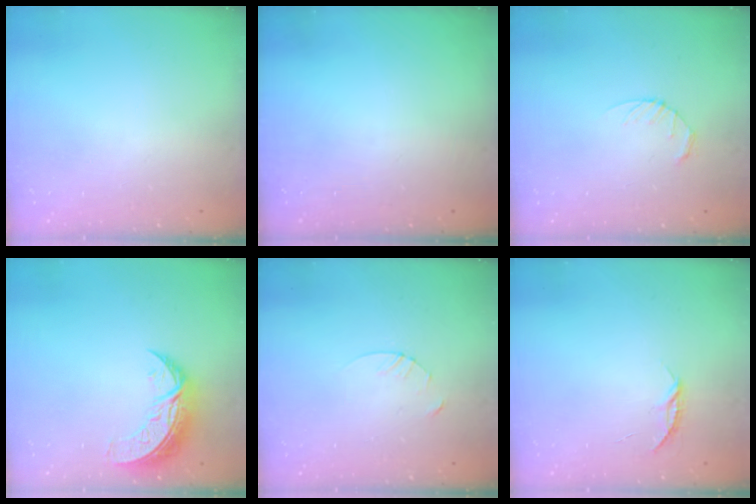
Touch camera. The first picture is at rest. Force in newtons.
{"total": 0.0}
{"total": 3.4, "press": 3.4, "slide": 0.5}
{"total": 9.1, "press": 9.0, "slide": 0.8}
{"total": 3.2, "press": 3.2, "slide": 0.3}
{"total": 3.6, "press": 3.6, "slide": 0.5}